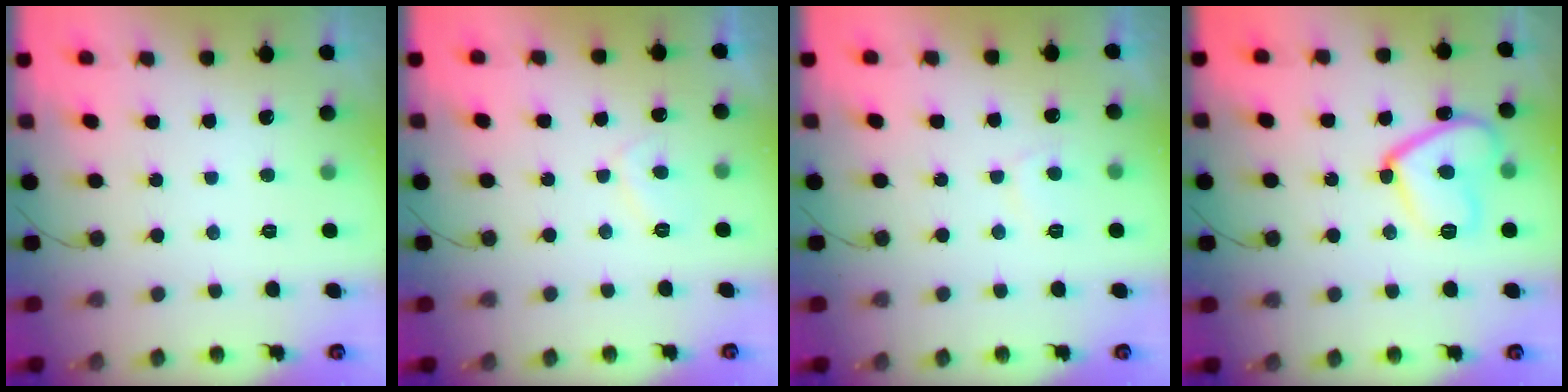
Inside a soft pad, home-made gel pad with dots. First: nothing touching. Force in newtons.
{"total": 3.0, "press": 2.9, "slide": 0.8}
{"total": 3.0, "press": 2.9, "slide": 0.7}
{"total": 13.7, "press": 13.6, "slide": 1.3}